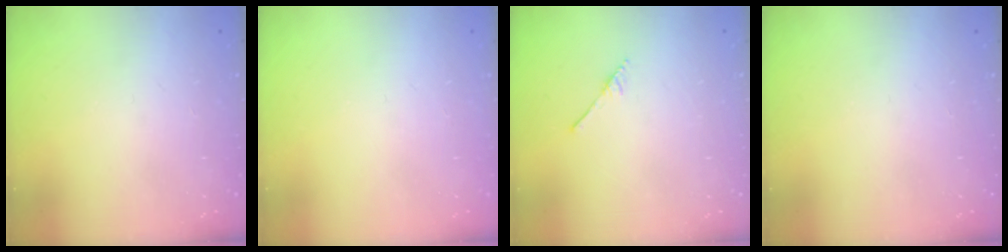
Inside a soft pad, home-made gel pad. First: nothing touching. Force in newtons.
{"total": 0.0}
{"total": 2.5, "press": 2.4, "slide": 0.3}
{"total": 0.0}